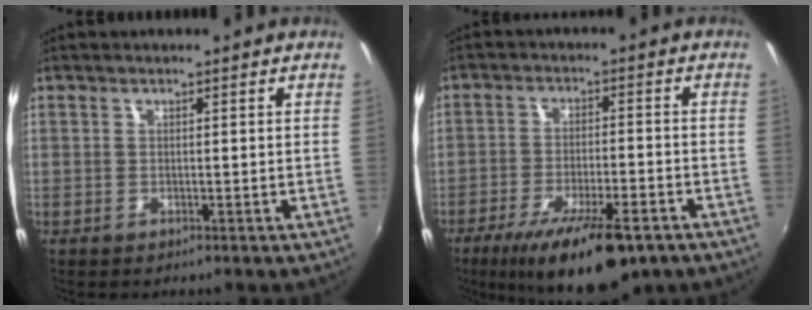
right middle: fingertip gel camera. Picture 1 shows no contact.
{"total": 16.2, "force": [-10.6, 4.6, 11.4], "torque": [-0.209, -0.038, -0.164]}